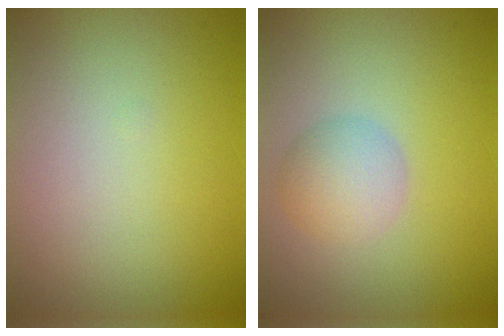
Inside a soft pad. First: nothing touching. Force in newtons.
{"total": 3.0, "press": 3.0, "slide": 0.0}